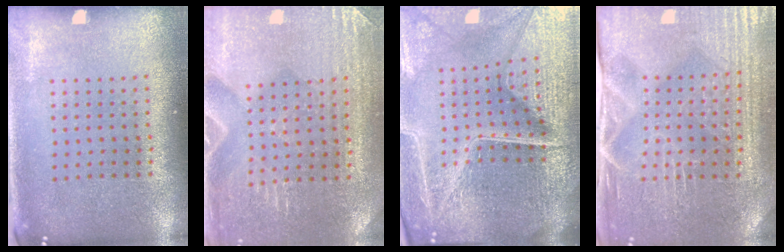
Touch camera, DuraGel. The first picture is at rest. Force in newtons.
{"total": 3.0, "press": 3.0, "slide": 0.2}
{"total": 7.0, "press": 6.1, "slide": 3.5}
{"total": 4.2, "press": 4.1, "slide": 0.9}